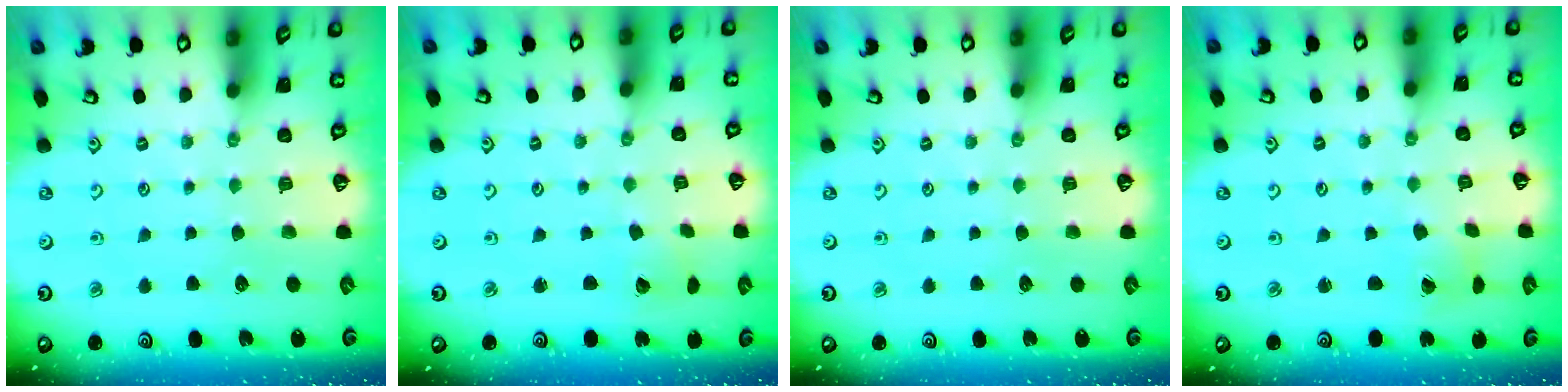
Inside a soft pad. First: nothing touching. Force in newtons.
{"total": 2.0, "press": 2.0, "slide": 0.2}
{"total": 0.0}
{"total": 2.1, "press": 2.1, "slide": 0.2}